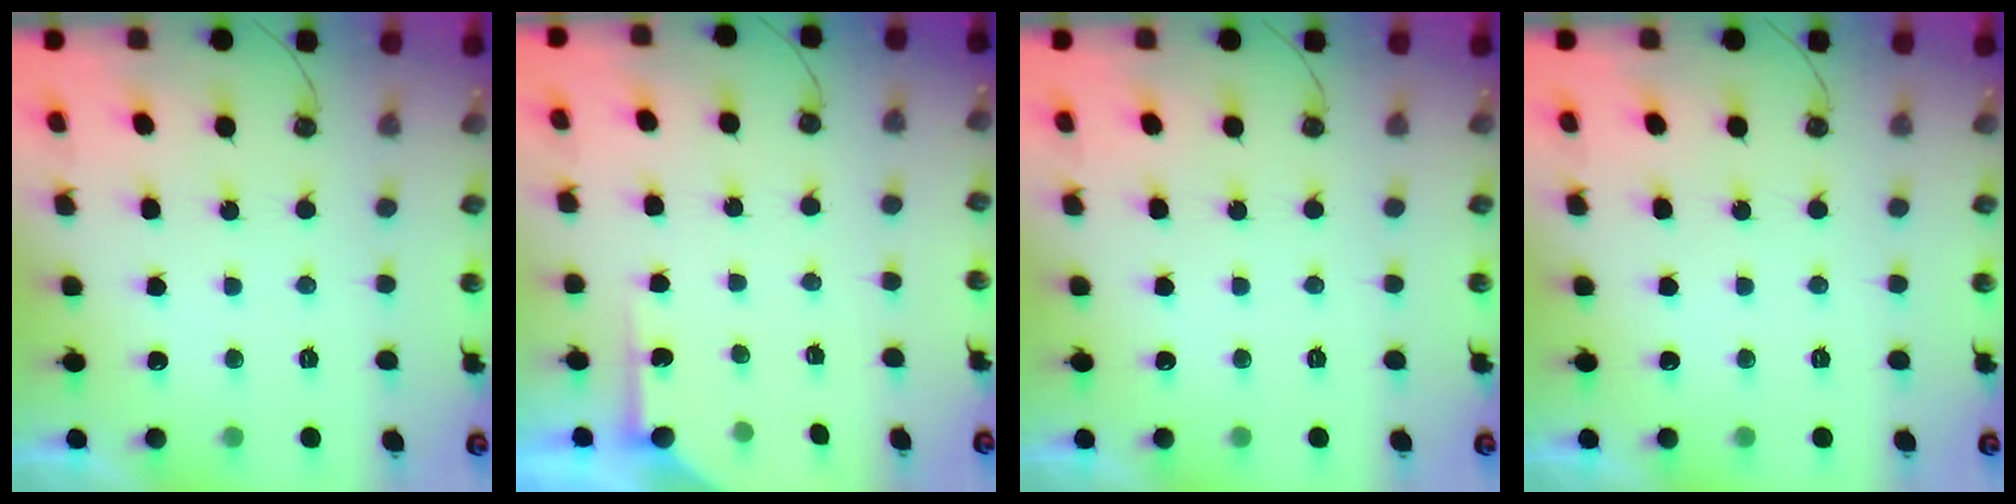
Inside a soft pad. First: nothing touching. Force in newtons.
{"total": 3.2, "press": 3.2, "slide": 0.3}
{"total": 0.0}
{"total": 0.0}